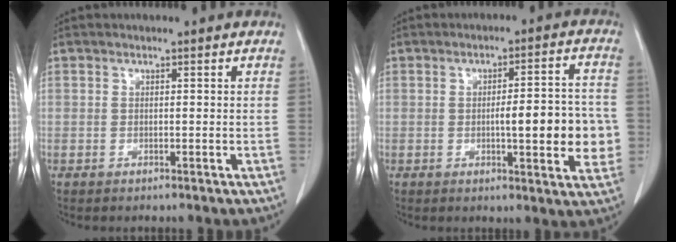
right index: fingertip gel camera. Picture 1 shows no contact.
{"total": 10.1, "force": [-1.4, 2.2, 9.7], "torque": [-0.123, 0.012, -0.013]}